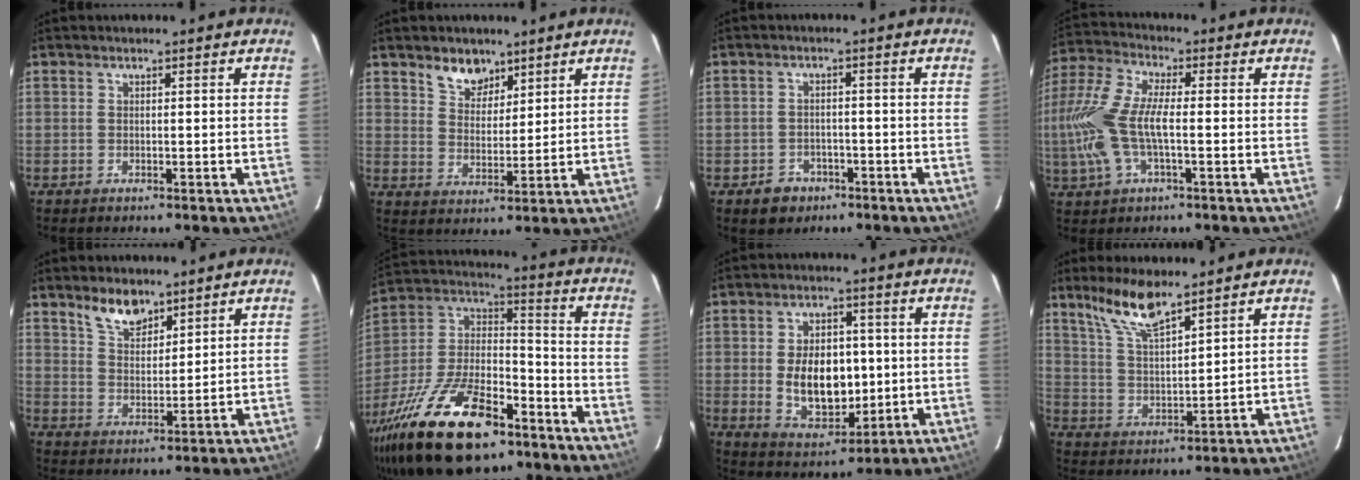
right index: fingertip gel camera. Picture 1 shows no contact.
{"total": 6.1, "force": [4.4, 3.7, 2.1], "torque": [-0.030, 0.008, 0.084]}
{"total": 4.6, "force": [-2.6, 3.8, 0.8], "torque": [-0.029, 0.012, -0.030]}
{"total": 13.4, "force": [-1.9, 5.1, 12.3], "torque": [-0.270, 0.004, -0.040]}
{"total": 6.7, "force": [5.0, 3.0, 3.2], "torque": [-0.052, 0.005, 0.097]}
{"total": 28.3, "force": [-17.5, 12.2, 18.7], "torque": [-0.375, -0.017, -0.290]}
{"total": 12.1, "force": [-0.3, 7.7, 9.4], "torque": [-0.177, 0.000, 0.014]}
{"total": 9.0, "force": [7.0, 1.8, 5.4], "torque": [-0.105, 0.004, 0.146]}